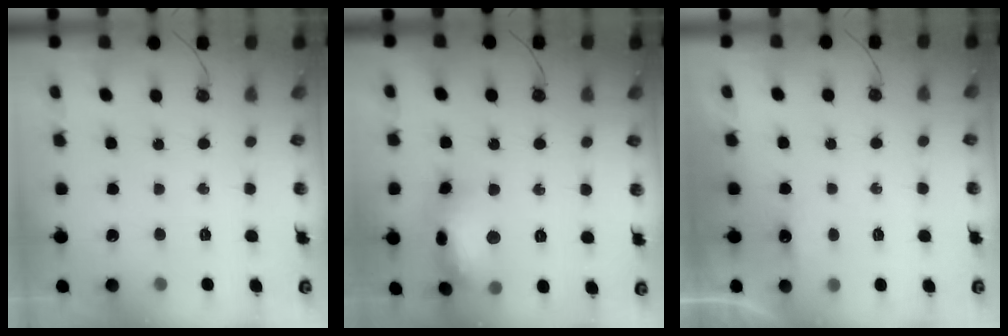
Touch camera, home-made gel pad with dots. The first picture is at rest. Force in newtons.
{"total": 15.7, "press": 15.6, "slide": 1.3}
{"total": 2.7, "press": 2.6, "slide": 0.4}